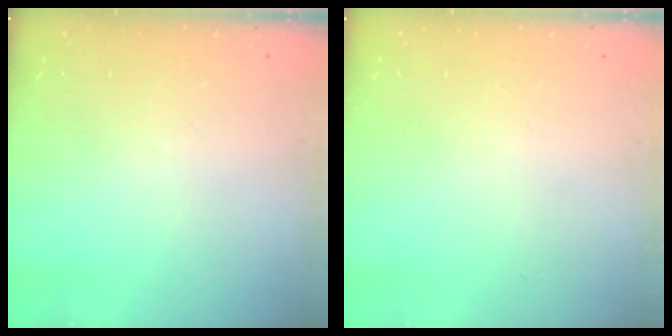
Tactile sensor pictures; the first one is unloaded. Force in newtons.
{"total": 0.0}